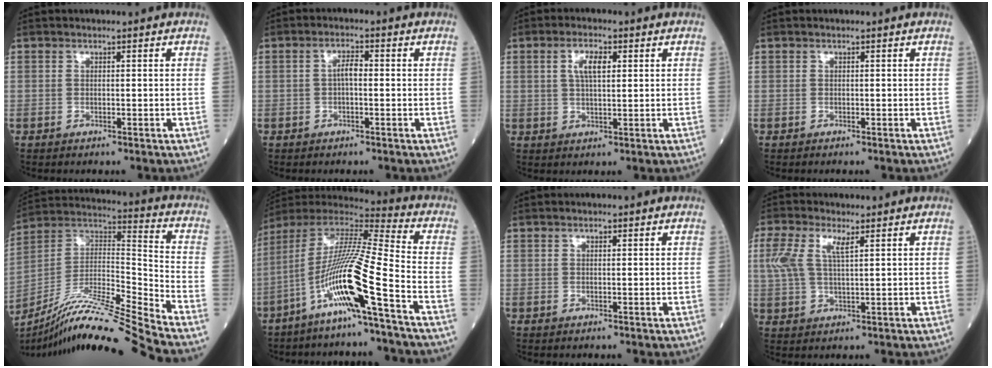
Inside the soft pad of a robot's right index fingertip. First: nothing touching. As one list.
[{"total": 2.3, "force": [-0.2, 0.8, 2.2], "torque": [-0.038, 0.005, -0.005]}, {"total": 4.3, "force": [1.4, 1.4, 3.8], "torque": [-0.075, 0.008, 0.026]}, {"total": 0.0}, {"total": 21.5, "force": [-18.5, -2.2, 10.6], "torque": [-0.220, -0.011, -0.334]}, {"total": 15.5, "force": [-7.1, -1.0, 13.8], "torque": [-0.274, -0.012, -0.141]}, {"total": 0.0}, {"total": 6.3, "force": [2.4, 2.0, 5.4], "torque": [-0.135, 0.018, 0.050]}]